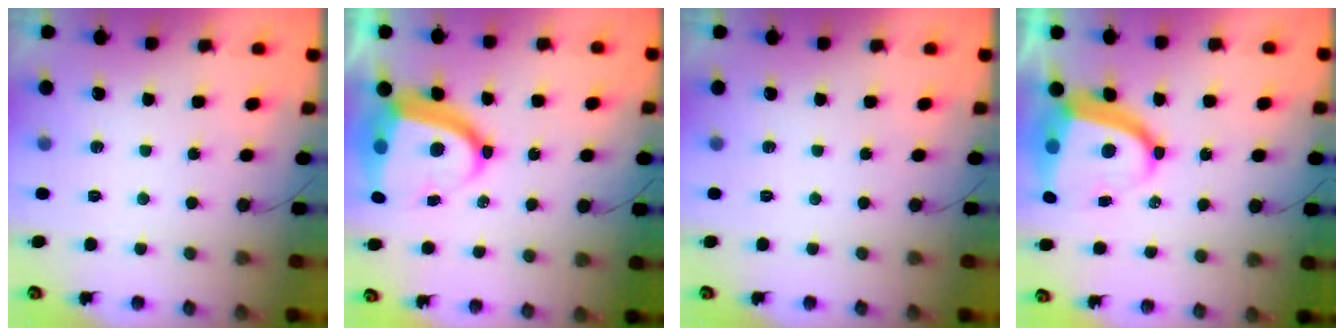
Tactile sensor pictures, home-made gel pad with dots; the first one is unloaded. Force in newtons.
{"total": 14.4, "press": 14.3, "slide": 1.6}
{"total": 0.0}
{"total": 12.5, "press": 12.4, "slide": 2.0}